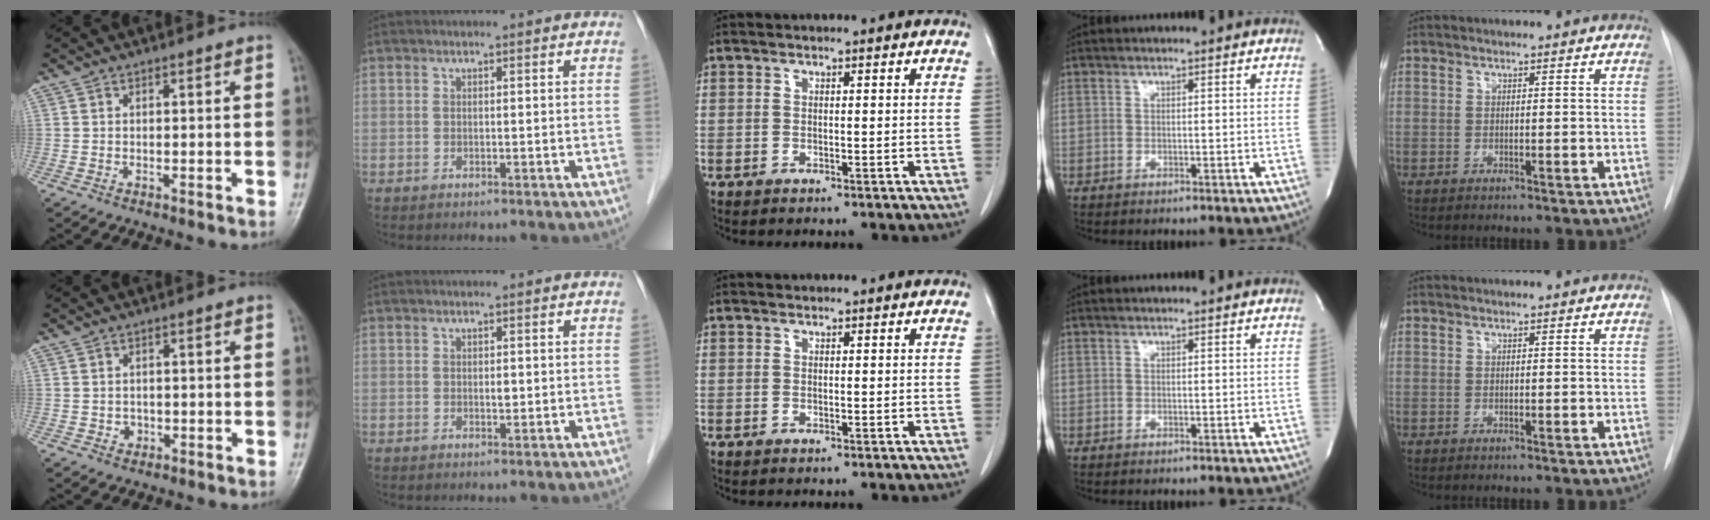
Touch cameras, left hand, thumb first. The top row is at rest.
{"thumb": {"total": 1.6, "force": [-0.4, 1.5, 0.5], "torque": [0.001, 0.004, -0.003]}, "index": {"total": 0.8, "force": [-0.2, 0.4, 0.6], "torque": [-0.009, -0.004, -0.006]}}